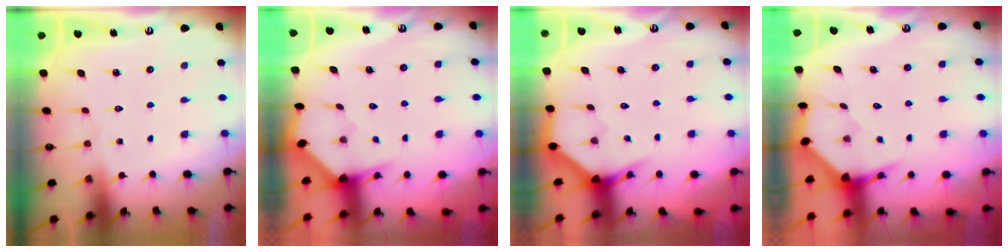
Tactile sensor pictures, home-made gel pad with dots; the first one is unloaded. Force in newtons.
{"total": 3.3, "press": 3.3, "slide": 0.3}
{"total": 3.8, "press": 3.8, "slide": 0.2}
{"total": 3.8, "press": 3.8, "slide": 0.5}